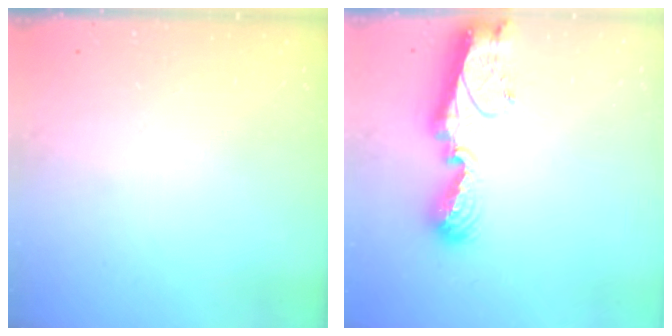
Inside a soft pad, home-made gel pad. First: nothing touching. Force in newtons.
{"total": 11.3, "press": 11.2, "slide": 1.0}